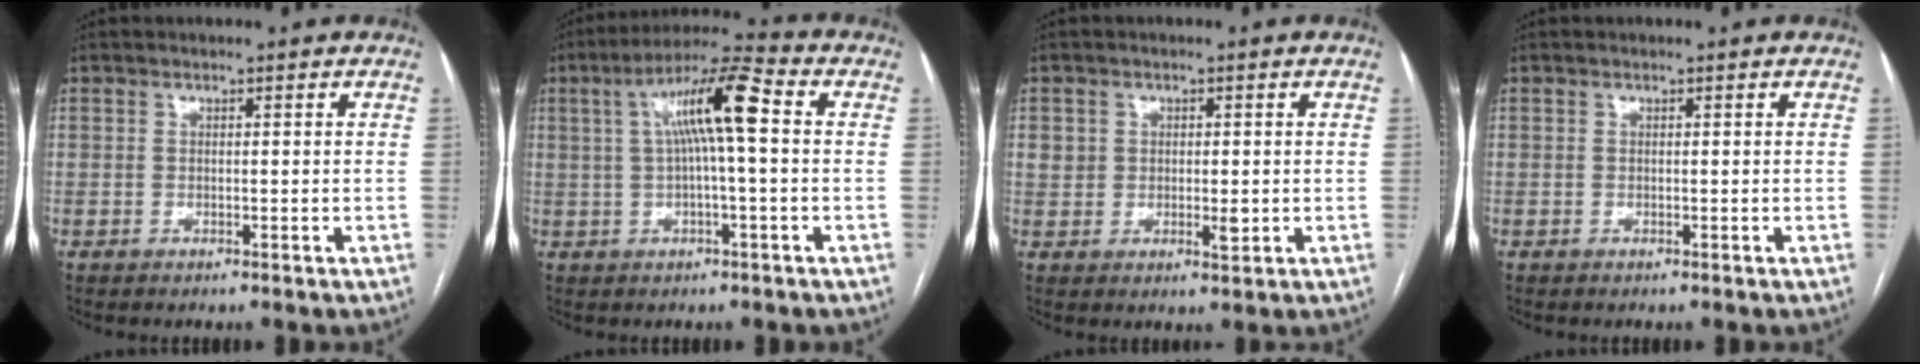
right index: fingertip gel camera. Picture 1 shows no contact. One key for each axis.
{"total": 10.5, "fx": 1.6, "fy": 0.8, "fz": 10.4, "tx": -0.186, "ty": 0.030, "tz": 0.025}
{"total": 3.5, "fx": 0.3, "fy": 2.6, "fz": 2.4, "tx": -0.033, "ty": 0.002, "tz": 0.010}
{"total": 0.0}